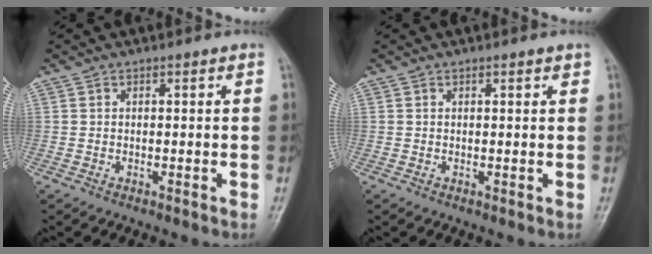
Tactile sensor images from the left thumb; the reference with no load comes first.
{"total": 1.1, "force": [0.6, 0.2, 0.8], "torque": [-0.011, -0.001, 0.007]}